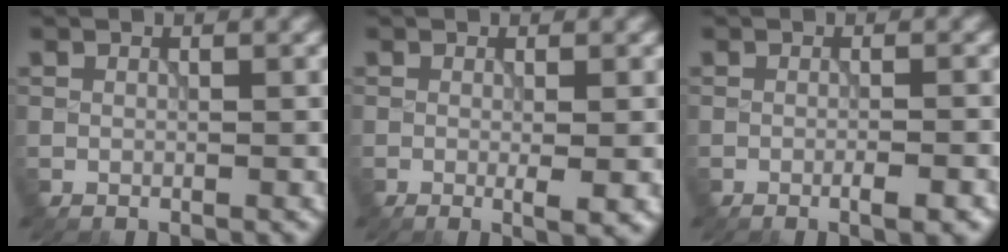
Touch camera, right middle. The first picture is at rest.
{"total": 2.1, "force": [-0.3, 0.3, 2.0], "torque": [-0.029, -0.006, -0.004]}
{"total": 2.3, "force": [-1.1, 0.5, 2.0], "torque": [-0.023, 0.006, -0.019]}